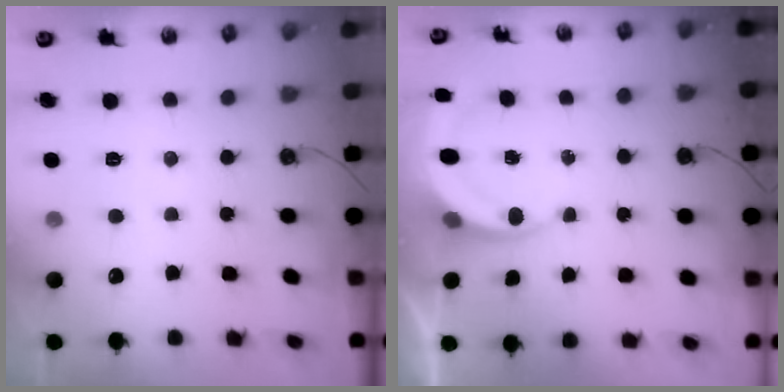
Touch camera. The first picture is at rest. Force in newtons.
{"total": 5.2, "press": 5.2, "slide": 0.6}